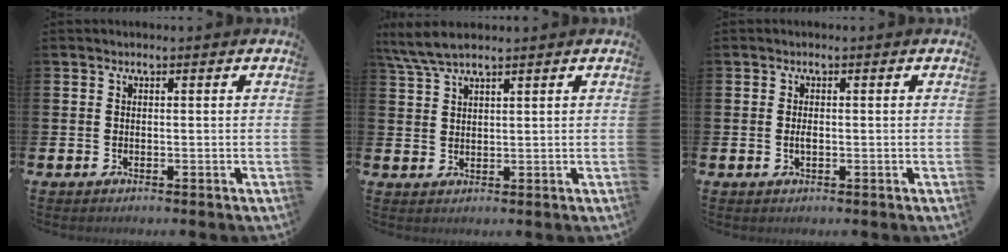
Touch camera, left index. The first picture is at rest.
{"total": 4.6, "force": [3.9, 0.7, 2.3], "torque": [-0.060, -0.004, 0.073]}
{"total": 1.2, "force": [-0.1, 0.5, 1.0], "torque": [-0.019, 0.003, -0.004]}